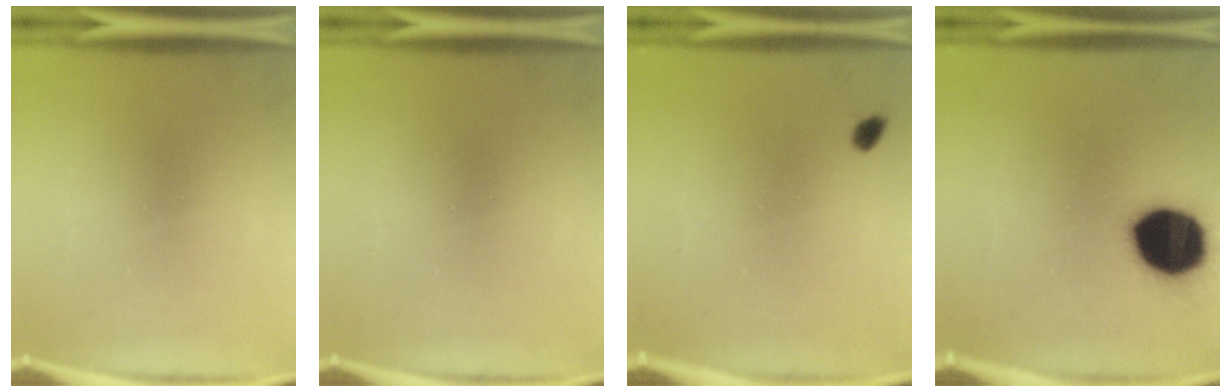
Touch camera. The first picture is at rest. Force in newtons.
{"total": 0.0}
{"total": 1.3}
{"total": 19.6}